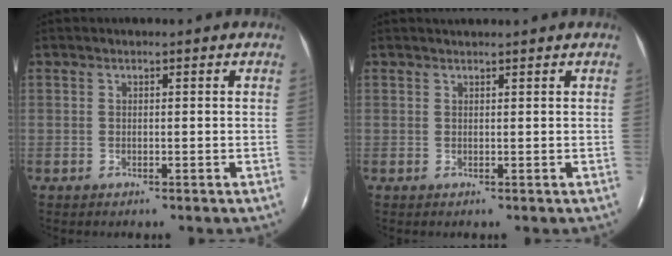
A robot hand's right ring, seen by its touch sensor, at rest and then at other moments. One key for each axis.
{"total": 0.9, "fx": 0.9, "fy": -0.2, "fz": 0.2, "tx": -0.010, "ty": -0.002, "tz": 0.014}